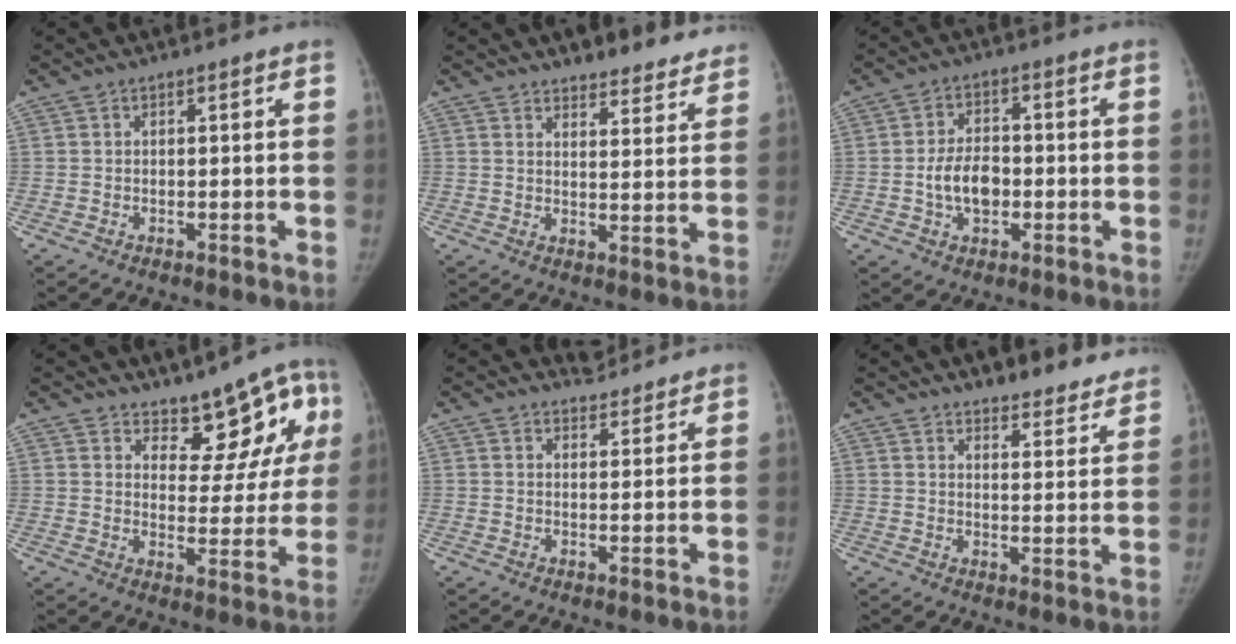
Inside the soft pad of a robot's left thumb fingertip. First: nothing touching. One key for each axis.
{"total": 11.7, "fx": 10.6, "fy": 3.9, "fz": 2.9, "tx": 0.015, "ty": -0.059, "tz": 0.119}
{"total": 7.6, "fx": -1.3, "fy": 5.0, "fz": 5.5, "tx": -0.083, "ty": 0.014, "tz": -0.027}
{"total": 10.7, "fx": 6.7, "fy": 5.4, "fz": 6.4, "tx": -0.028, "ty": -0.038, "tz": 0.092}
{"total": 3.2, "fx": 2.9, "fy": 1.1, "fz": -0.5, "tx": 0.024, "ty": -0.026, "tz": 0.037}
{"total": 12.7, "fx": 11.4, "fy": 4.3, "fz": 3.3, "tx": 0.016, "ty": -0.065, "tz": 0.125}